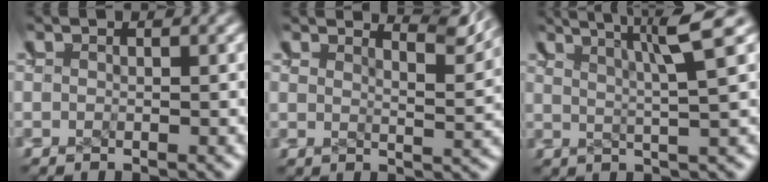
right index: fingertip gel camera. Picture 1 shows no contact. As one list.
[{"total": 4.4, "force": [3.9, -0.4, 2.0], "torque": [-0.014, 0.003, 0.064]}, {"total": 4.7, "force": [3.5, -0.6, 3.1], "torque": [-0.014, 0.017, 0.055]}]